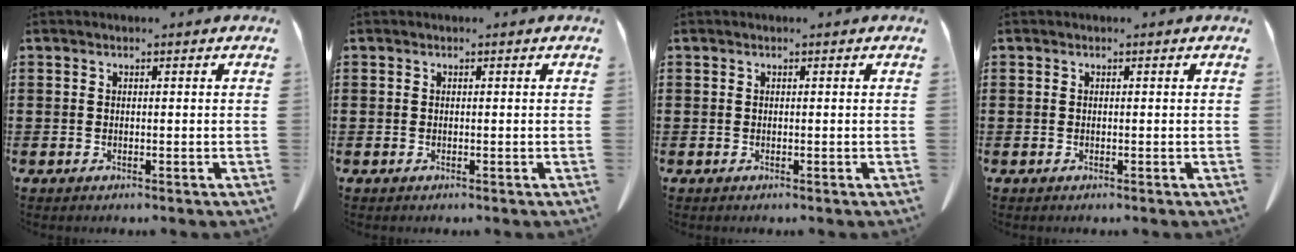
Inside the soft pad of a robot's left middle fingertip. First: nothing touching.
{"total": 0.0}
{"total": 0.0}
{"total": 0.0}